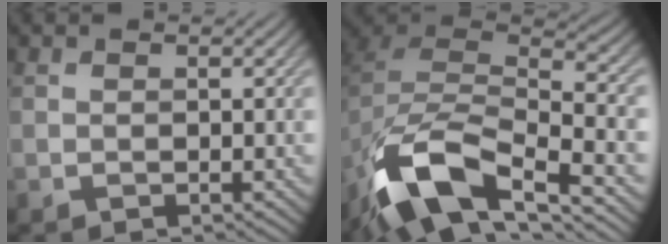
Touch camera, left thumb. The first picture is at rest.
{"total": 14.5, "force": [-9.1, 6.2, 9.4], "torque": [-0.217, -0.027, -0.154]}